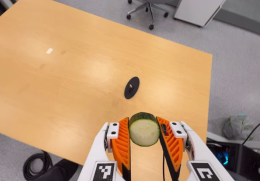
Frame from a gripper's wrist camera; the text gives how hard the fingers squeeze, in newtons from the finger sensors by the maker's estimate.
{"total": 13.7, "left": 14.4, "right": 12.9}